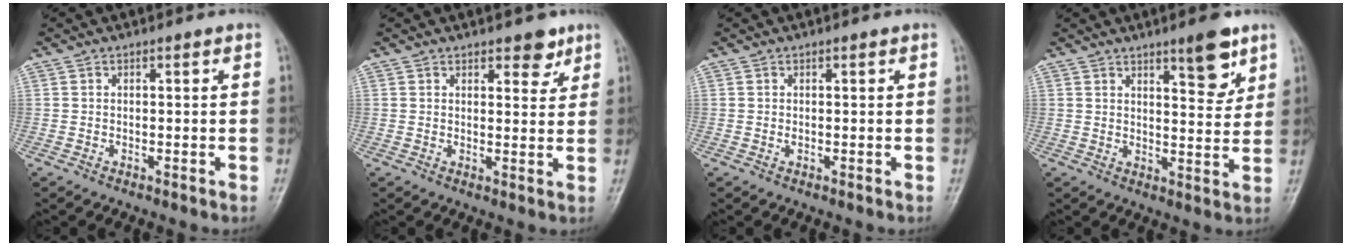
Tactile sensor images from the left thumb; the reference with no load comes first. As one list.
[{"total": 4.0, "force": [2.7, 2.0, 2.2], "torque": [-0.007, -0.015, 0.035]}, {"total": 0.6, "force": [0.2, 0.3, 0.5], "torque": [-0.006, 0.000, 0.004]}, {"total": 7.5, "force": [4.8, 2.2, 5.3], "torque": [-0.057, -0.032, 0.067]}]